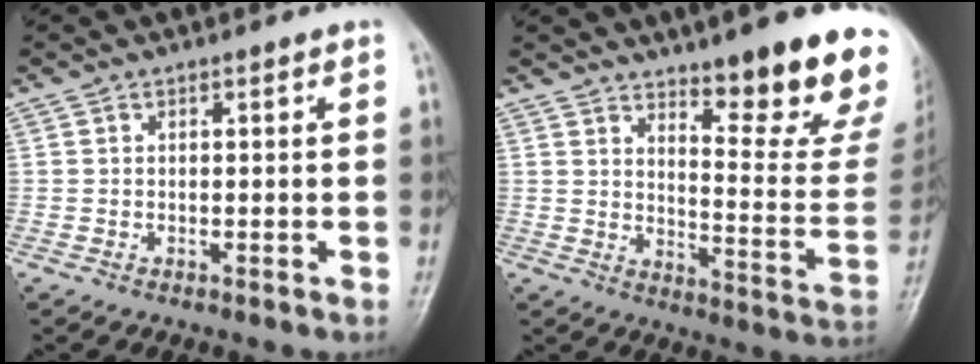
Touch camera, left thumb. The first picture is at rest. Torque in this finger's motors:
{"motor_torque": [1.02, 0.92, 1.48, -1.29, 0.08]}